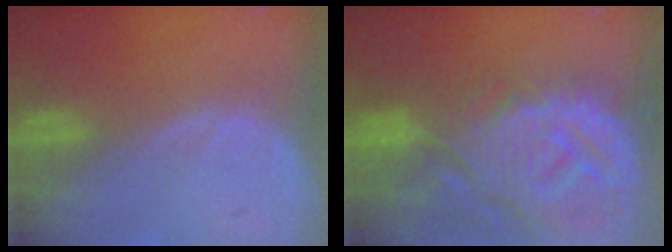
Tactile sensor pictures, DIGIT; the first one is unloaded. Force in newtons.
{"total": 14.0, "press": 12.1, "slide": 6.9}